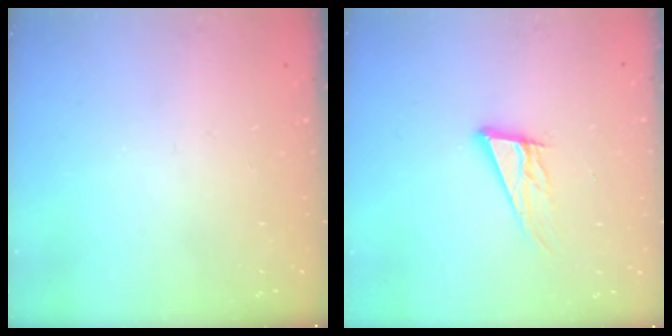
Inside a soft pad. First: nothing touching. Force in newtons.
{"total": 13.0, "press": 12.6, "slide": 3.3}